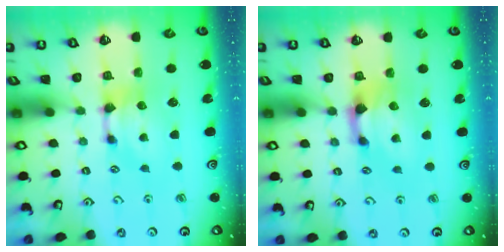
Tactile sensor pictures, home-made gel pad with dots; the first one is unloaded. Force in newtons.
{"total": 2.3, "press": 1.8, "slide": 1.4}